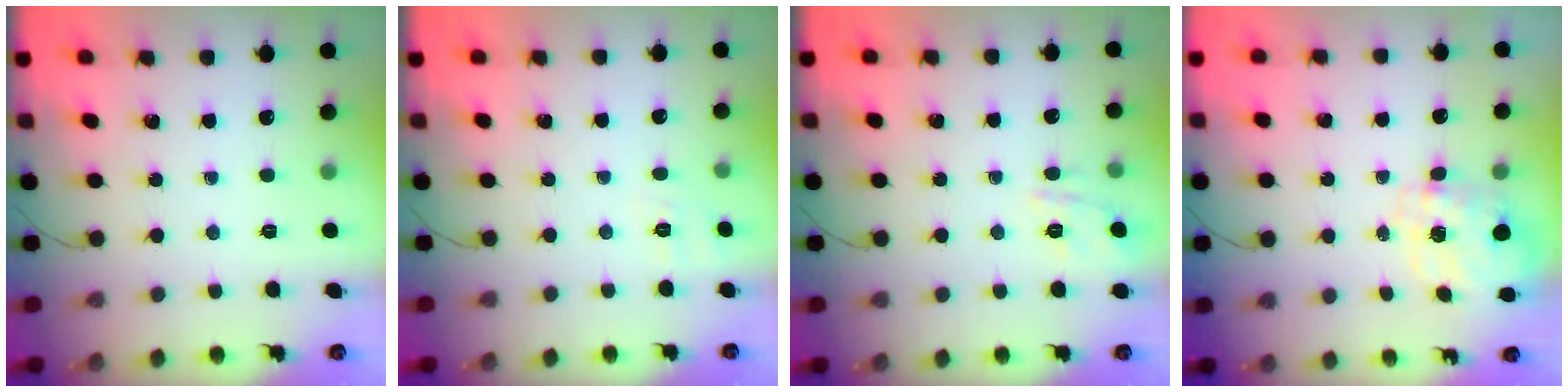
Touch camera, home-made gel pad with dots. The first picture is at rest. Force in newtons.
{"total": 6.4, "press": 6.1, "slide": 1.9}
{"total": 2.4, "press": 2.0, "slide": 1.3}
{"total": 8.3, "press": 8.3, "slide": 1.0}